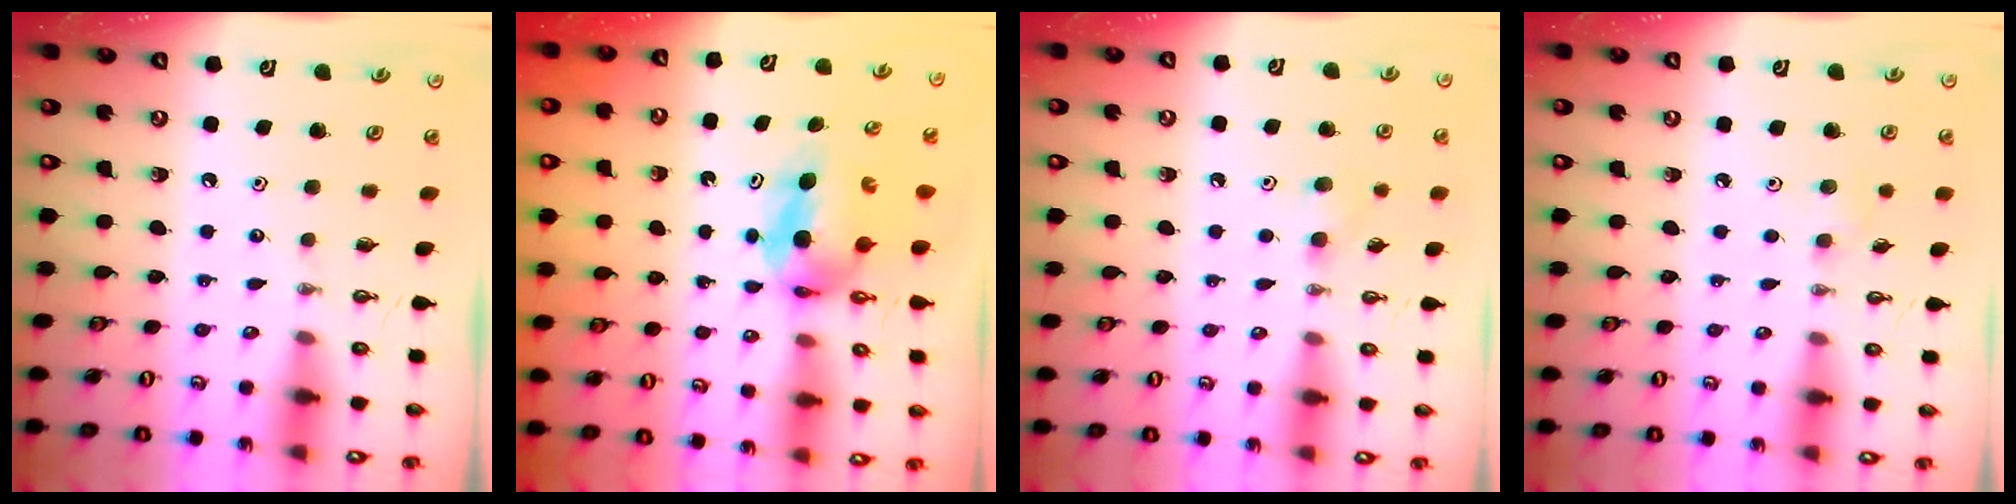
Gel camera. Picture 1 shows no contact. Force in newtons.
{"total": 5.8, "press": 4.9, "slide": 3.1}
{"total": 5.1, "press": 5.0, "slide": 0.9}
{"total": 4.9, "press": 4.4, "slide": 2.1}